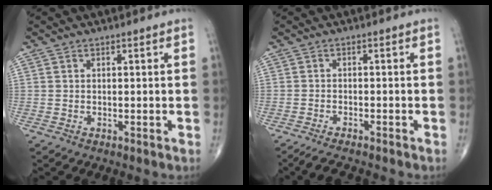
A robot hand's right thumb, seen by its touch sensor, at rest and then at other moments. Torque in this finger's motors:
{"motor_torque": [1.36, 0.91, 0.28, -0.54, -0.03]}